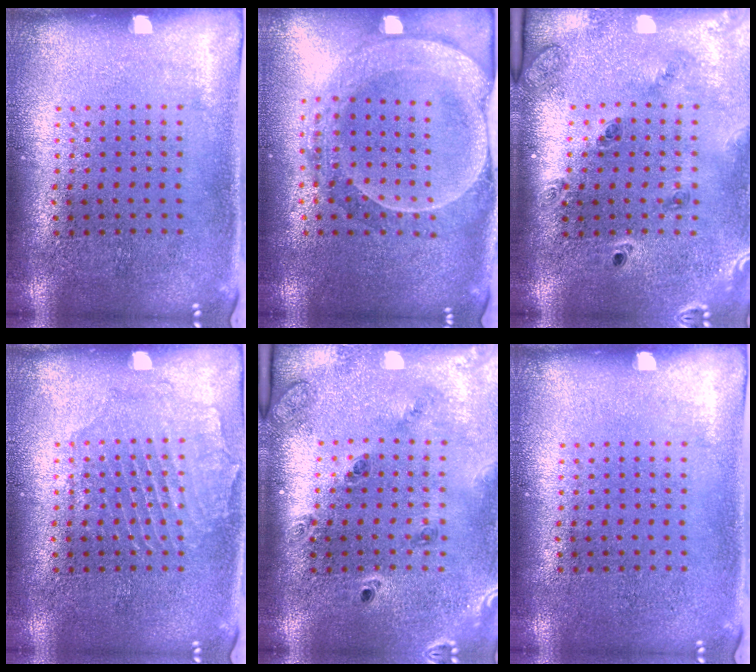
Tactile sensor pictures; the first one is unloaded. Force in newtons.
{"total": 2.3, "press": 2.1, "slide": 1.0}
{"total": 1.4, "press": 1.4, "slide": 0.3}
{"total": 1.5, "press": 1.5, "slide": 0.1}
{"total": 1.4, "press": 1.4, "slide": 0.3}
{"total": 0.0}